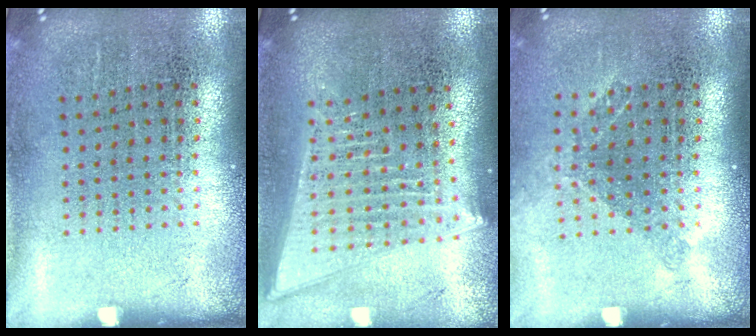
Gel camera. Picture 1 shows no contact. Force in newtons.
{"total": 2.0, "press": 1.7, "slide": 1.0}
{"total": 1.0, "press": 0.8, "slide": 0.6}